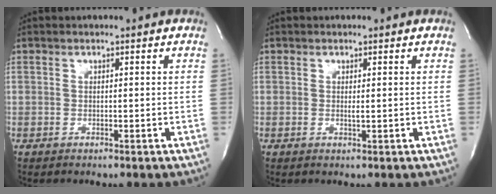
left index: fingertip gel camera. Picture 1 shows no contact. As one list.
[{"total": 0.6, "force": [0.1, 0.0, 0.6], "torque": [-0.017, -0.003, 0.002]}]